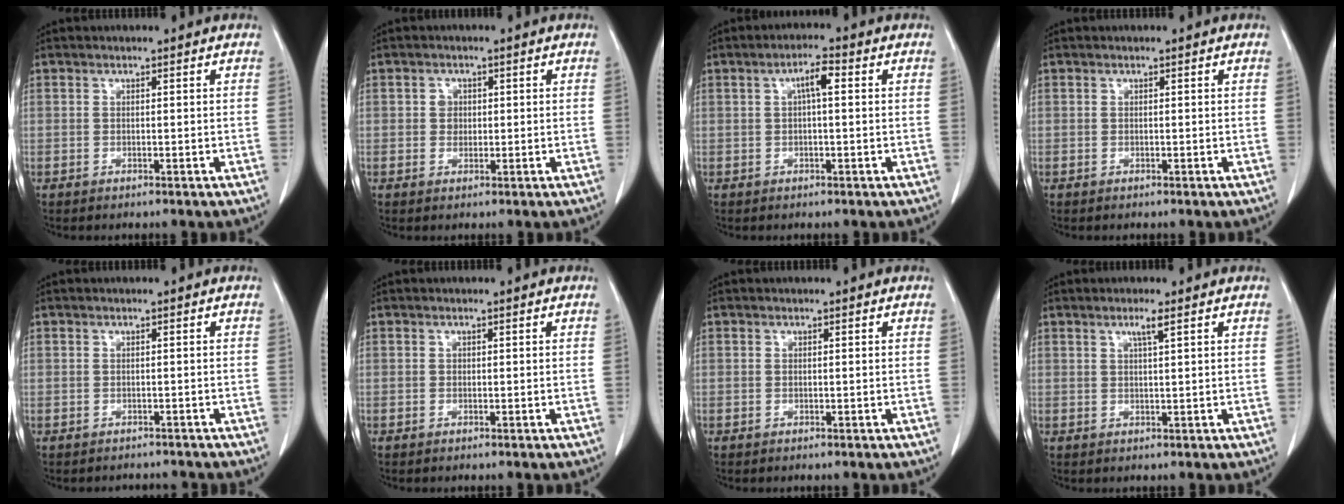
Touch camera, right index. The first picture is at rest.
{"total": 2.4, "force": [0.3, 2.1, 1.0], "torque": [-0.017, 0.010, 0.008]}
{"total": 3.9, "force": [0.9, 1.1, 3.7], "torque": [-0.070, 0.015, 0.018]}
{"total": 0.0}
{"total": 2.9, "force": [-2.4, 1.7, 0.1], "torque": [-0.007, 0.009, -0.031]}
{"total": 0.5, "force": [0.0, 0.4, 0.2], "torque": [-0.008, 0.008, 0.002]}
{"total": 0.0}
{"total": 2.6, "force": [1.3, 0.0, 2.2], "torque": [-0.044, 0.000, 0.026]}